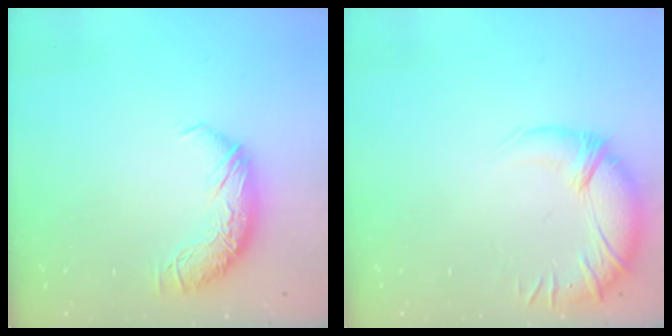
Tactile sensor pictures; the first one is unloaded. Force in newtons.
{"total": 3.1, "press": 1.7, "slide": 2.7}